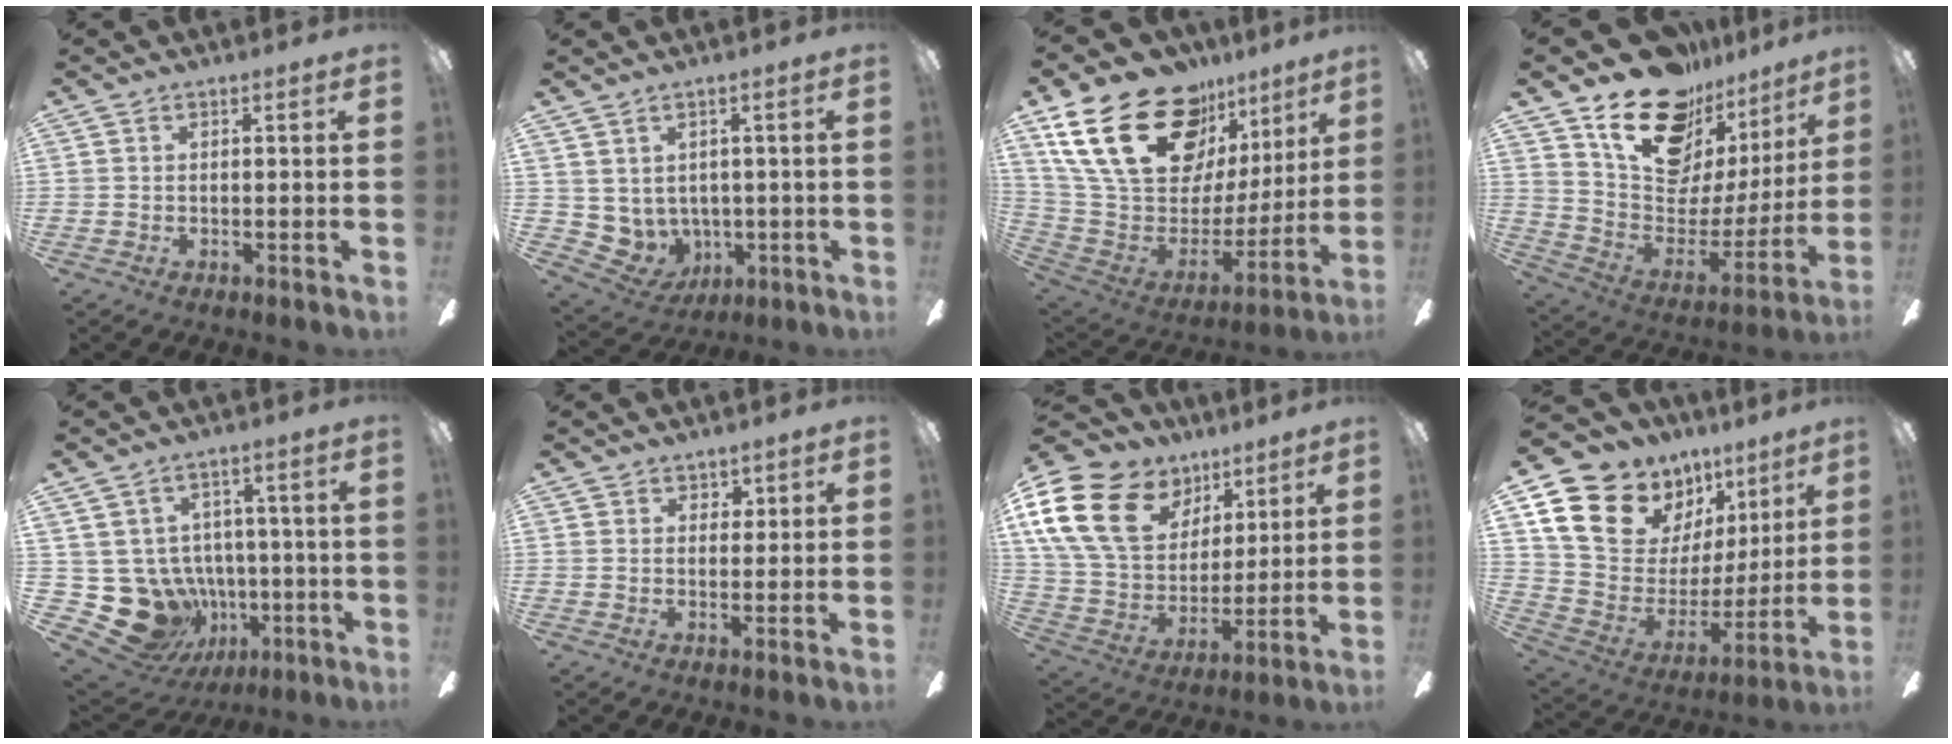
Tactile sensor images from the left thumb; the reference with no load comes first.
{"total": 5.2, "force": [2.6, 4.4, 0.7], "torque": [-0.050, -0.025, 0.055]}
{"total": 28.9, "force": [16.7, 15.7, 17.7], "torque": [-0.333, -0.089, 0.317]}
{"total": 21.3, "force": [15.5, 11.2, 9.2], "torque": [-0.151, -0.115, 0.282]}
{"total": 14.5, "force": [-4.1, 12.4, 6.1], "torque": [-0.153, 0.008, -0.048]}
{"total": 2.6, "force": [1.9, 1.7, 0.2], "torque": [0.007, -0.006, 0.032]}
{"total": 22.6, "force": [10.5, 15.4, 12.7], "torque": [-0.275, -0.037, 0.191]}
{"total": 17.9, "force": [10.7, 12.4, 7.2], "torque": [-0.134, -0.063, 0.211]}